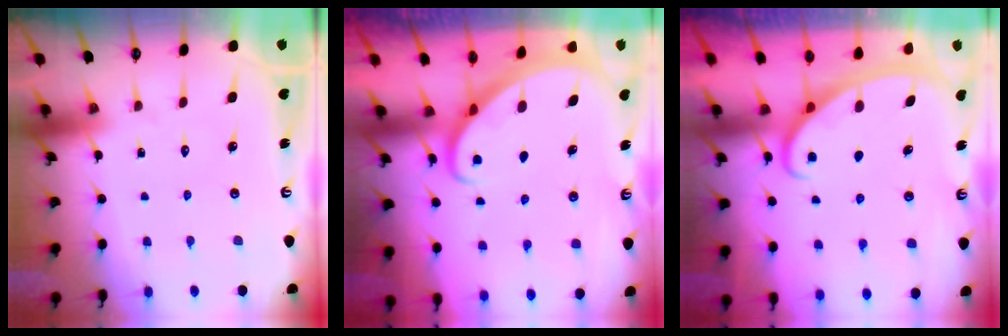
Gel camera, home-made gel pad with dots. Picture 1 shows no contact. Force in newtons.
{"total": 2.5, "press": 2.5, "slide": 0.2}
{"total": 3.0, "press": 2.9, "slide": 0.4}